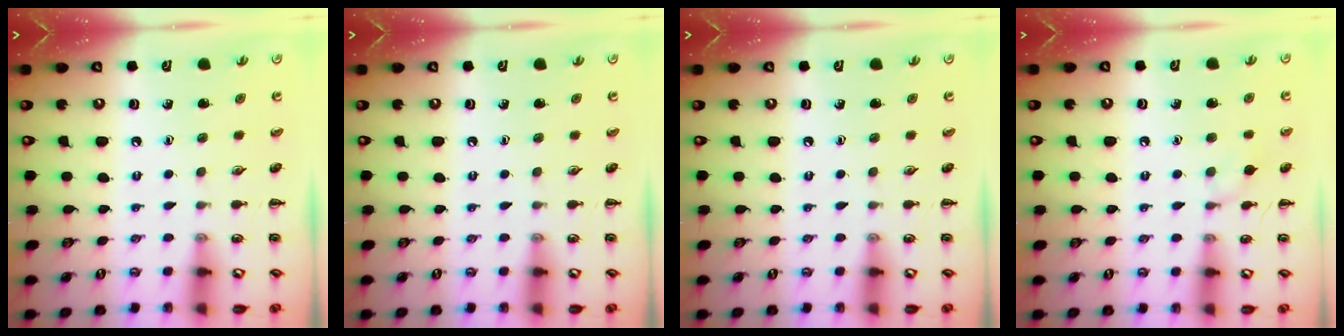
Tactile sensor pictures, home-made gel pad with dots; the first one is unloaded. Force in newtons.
{"total": 0.0}
{"total": 0.0}
{"total": 6.0, "press": 5.6, "slide": 2.0}